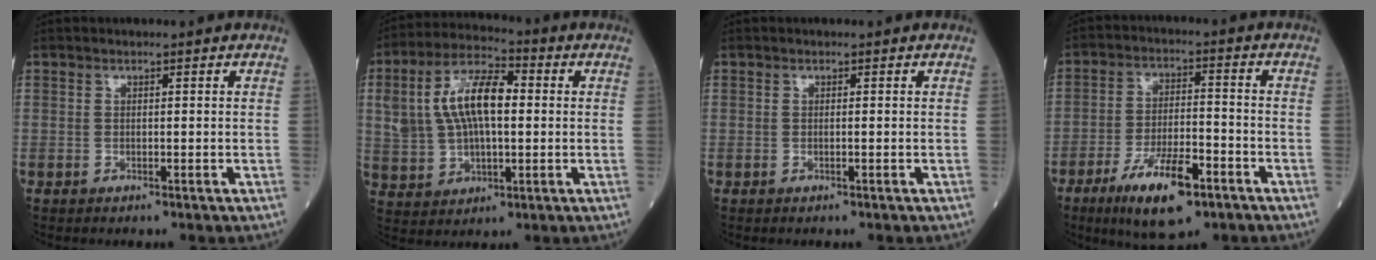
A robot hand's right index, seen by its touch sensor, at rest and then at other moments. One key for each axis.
{"total": 13.7, "fx": 1.9, "fy": 6.4, "fz": 11.9, "tx": -0.256, "ty": 0.029, "tz": 0.042}
{"total": 0.5, "fx": -0.1, "fy": 0.2, "fz": 0.5, "tx": -0.018, "ty": 0.000, "tz": -0.002}
{"total": 12.3, "fx": -7.1, "fy": 3.7, "fz": 9.4, "tx": -0.175, "ty": -0.007, "tz": -0.117}